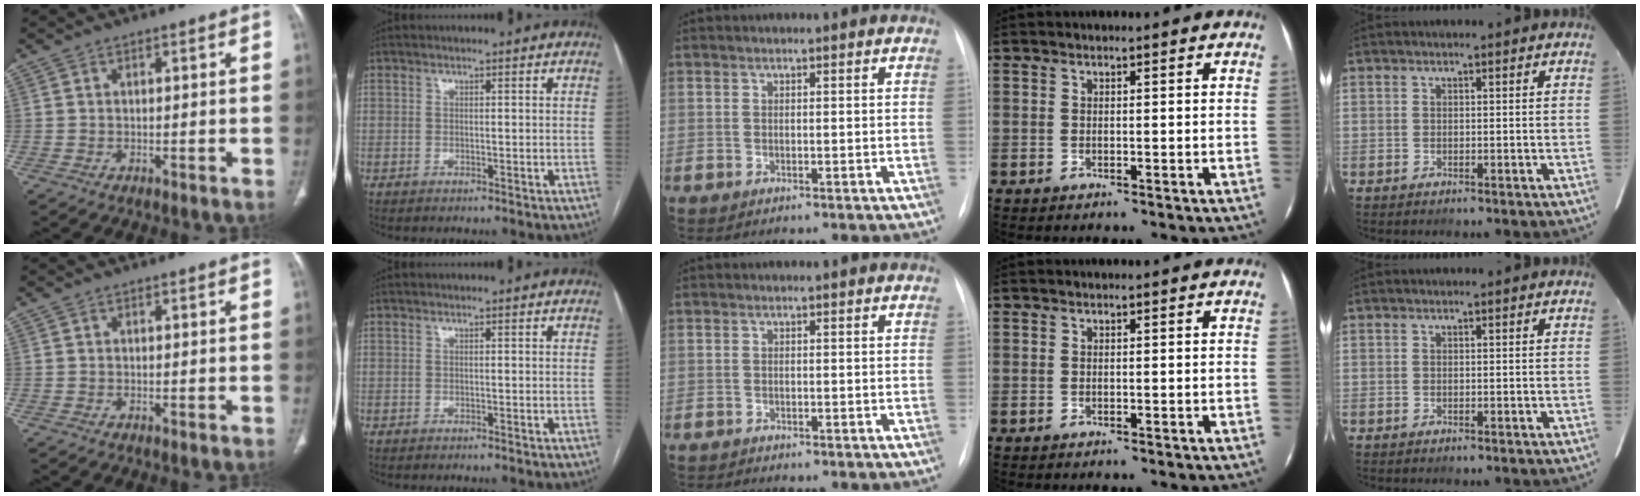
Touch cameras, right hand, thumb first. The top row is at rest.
{"middle": {"total": 0.5, "force": [-0.5, -0.1, -0.1], "torque": [-0.003, -0.005, -0.010]}}